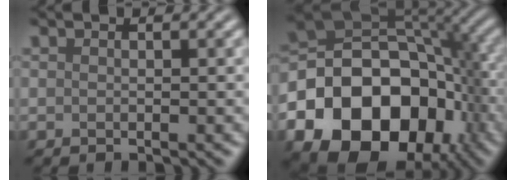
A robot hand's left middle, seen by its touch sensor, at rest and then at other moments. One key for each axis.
{"total": 17.9, "fx": -6.9, "fy": 12.6, "fz": 10.6, "tx": -0.187, "ty": -0.022, "tz": -0.115}